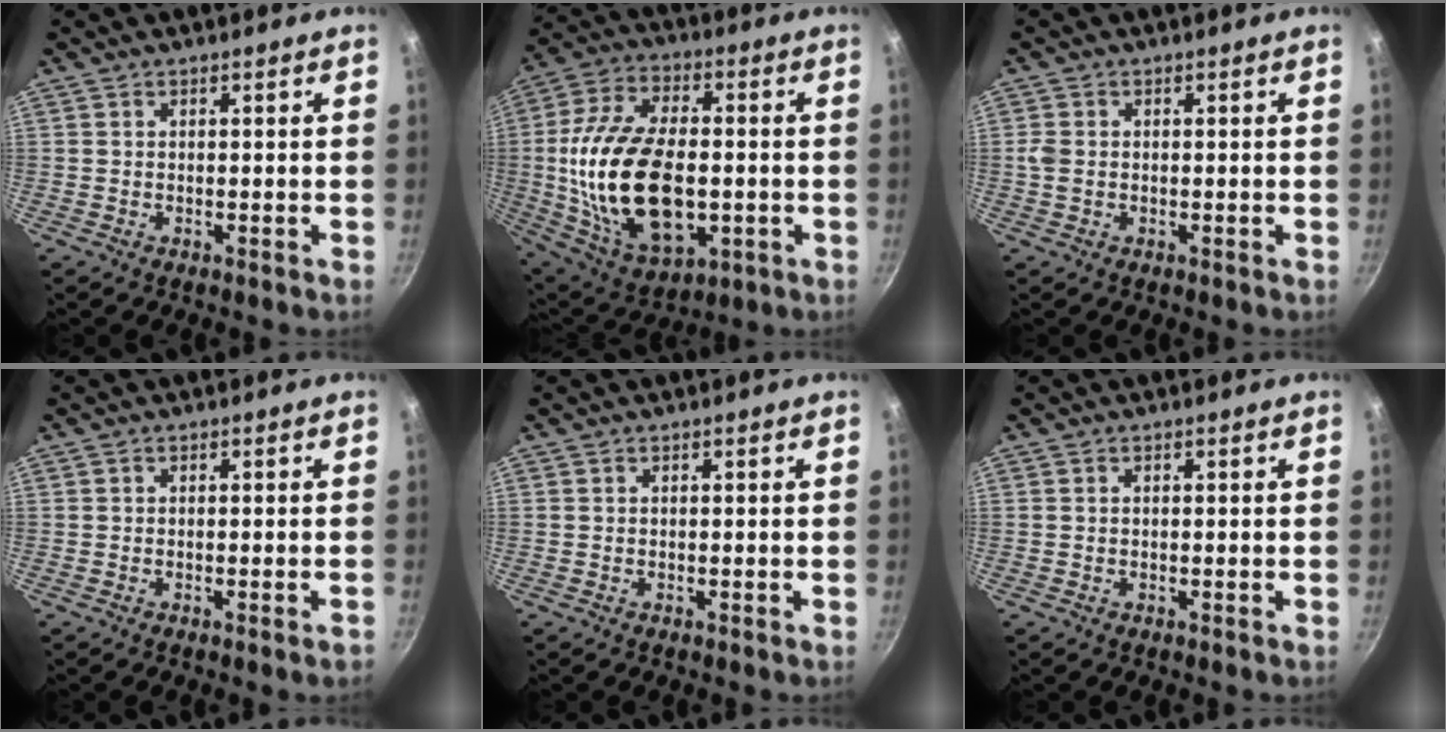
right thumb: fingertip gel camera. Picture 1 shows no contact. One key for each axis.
{"total": 24.5, "fx": -1.9, "fy": 13.8, "fz": 20.2, "tx": -0.380, "ty": 0.010, "tz": -0.021}
{"total": 2.1, "fx": -0.1, "fy": 1.6, "fz": 1.3, "tx": -0.029, "ty": 0.002, "tz": -0.003}
{"total": 0.9, "fx": -0.5, "fy": -0.2, "fz": 0.7, "tx": -0.018, "ty": 0.005, "tz": -0.010}
{"total": 0.0}
{"total": 0.0}